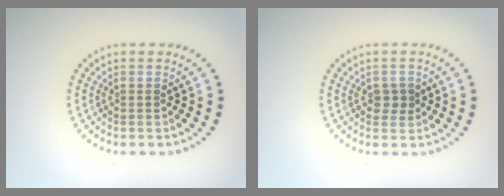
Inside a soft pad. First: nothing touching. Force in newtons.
{"total": 1.5, "press": 1.5, "slide": 0.3}